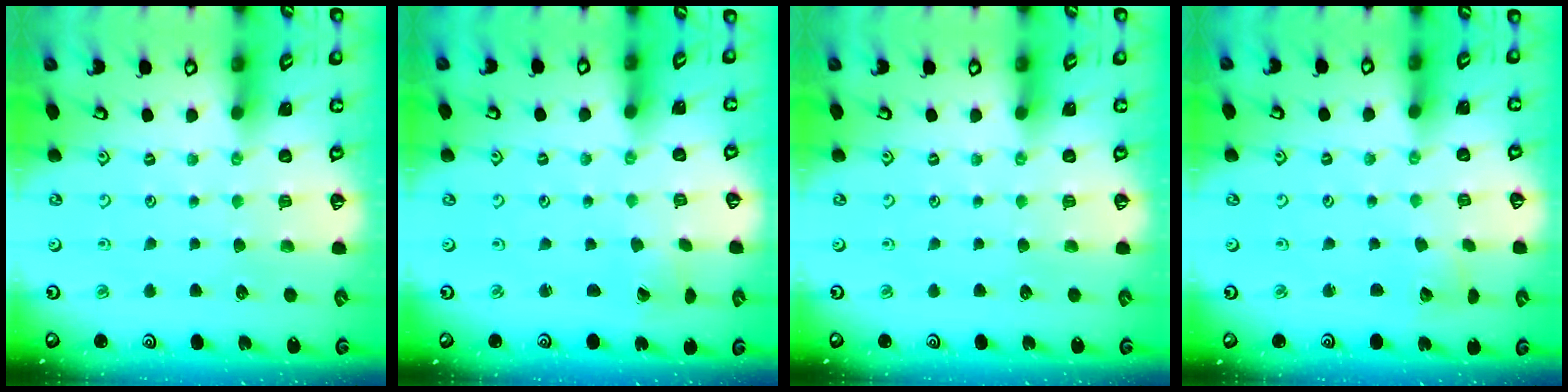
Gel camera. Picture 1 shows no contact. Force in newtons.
{"total": 1.0, "press": 1.0, "slide": 0.1}
{"total": 0.0}
{"total": 2.2, "press": 2.2, "slide": 0.3}